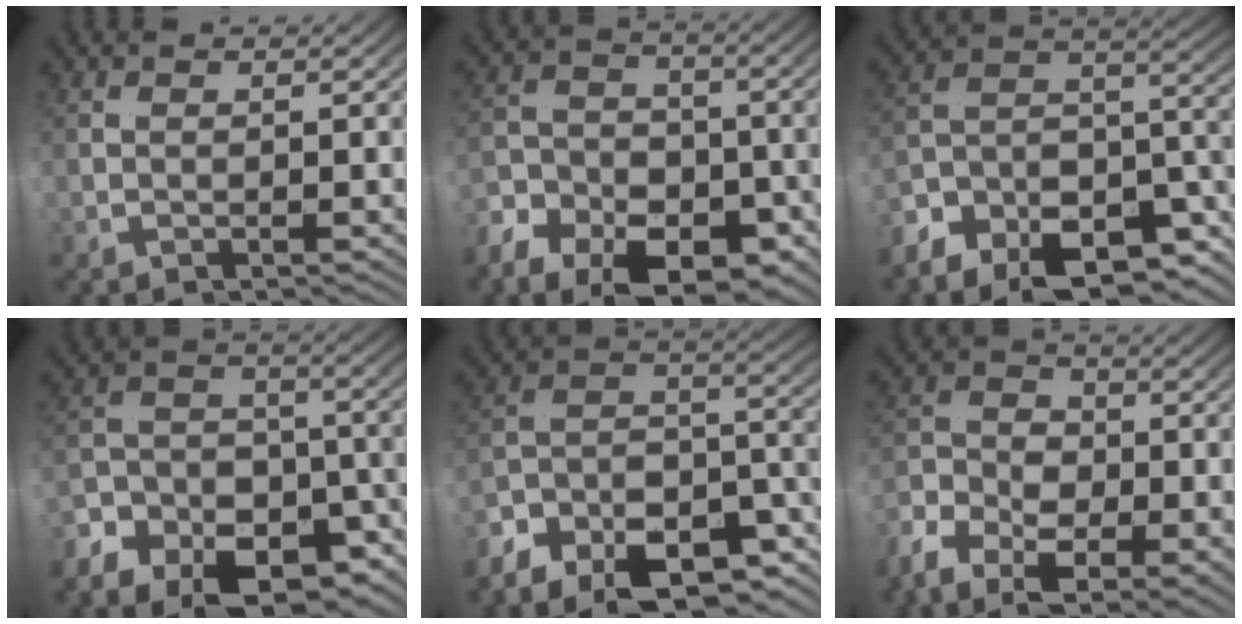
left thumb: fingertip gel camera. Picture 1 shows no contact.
{"total": 7.8, "force": [-3.0, 4.2, 5.8], "torque": [-0.081, 0.000, -0.069]}
{"total": 4.9, "force": [-3.4, 0.7, 3.5], "torque": [-0.071, 0.024, -0.075]}
{"total": 8.7, "force": [-4.3, 4.8, 5.9], "torque": [-0.086, -0.006, -0.086]}
{"total": 4.9, "force": [-3.5, 0.4, 3.4], "torque": [-0.068, 0.027, -0.078]}
{"total": 5.6, "force": [-0.6, 2.3, 5.1], "torque": [-0.082, 0.026, -0.041]}